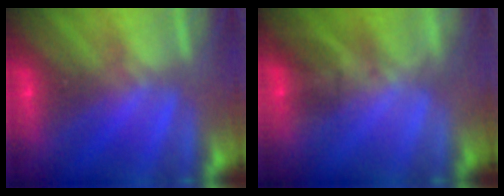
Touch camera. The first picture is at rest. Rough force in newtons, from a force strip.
{"total": 1.7}